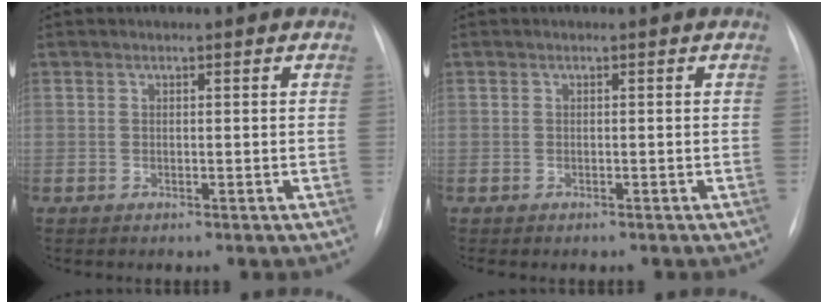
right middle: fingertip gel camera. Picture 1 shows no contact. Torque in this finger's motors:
{"motor_torque": [0.10, -0.07, 0.00, 0.00]}